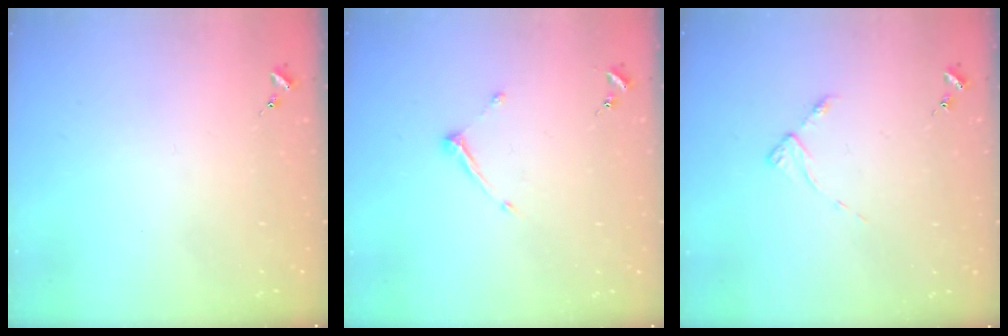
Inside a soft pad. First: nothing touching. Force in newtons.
{"total": 6.6, "press": 6.6, "slide": 0.3}
{"total": 3.5, "press": 3.5, "slide": 0.6}